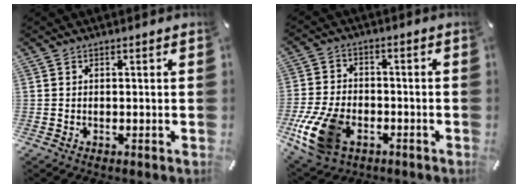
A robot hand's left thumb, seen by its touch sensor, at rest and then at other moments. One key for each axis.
{"total": 14.0, "fx": -5.6, "fy": 9.1, "fz": 9.1, "tx": -0.191, "ty": 0.025, "tz": -0.096}